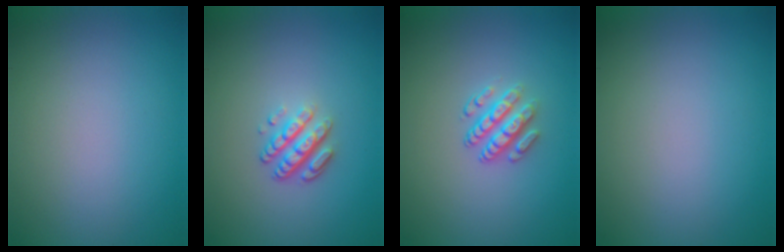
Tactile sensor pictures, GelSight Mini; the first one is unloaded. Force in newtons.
{"total": 3.3, "press": 2.4, "slide": 2.3}
{"total": 2.9, "press": 2.4, "slide": 1.6}
{"total": 0.0}